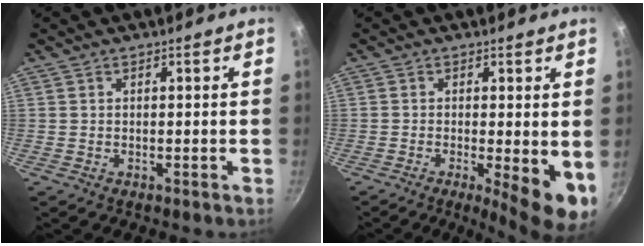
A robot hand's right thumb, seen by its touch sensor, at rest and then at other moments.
{"total": 8.5, "force": [-1.5, 2.0, 8.2], "torque": [-0.102, -0.010, -0.016]}